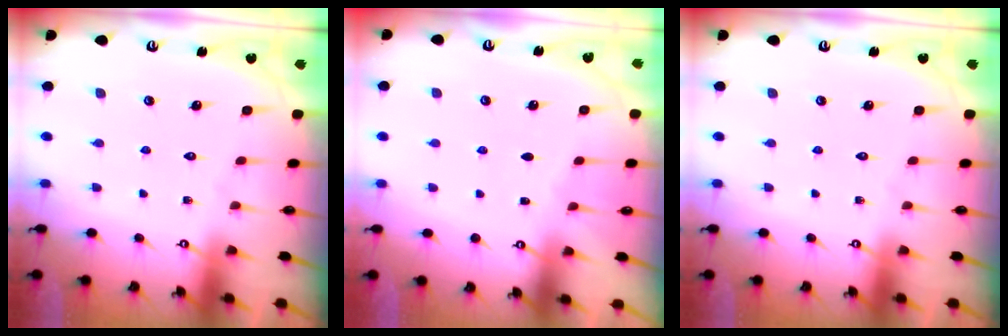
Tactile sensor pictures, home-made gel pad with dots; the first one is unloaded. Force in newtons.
{"total": 0.0}
{"total": 0.0}